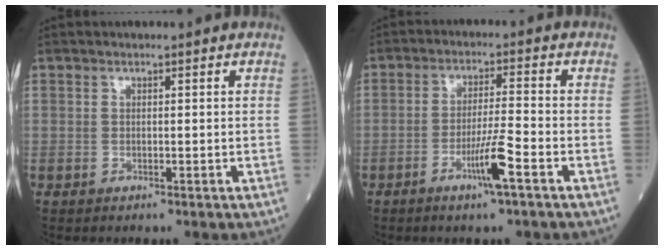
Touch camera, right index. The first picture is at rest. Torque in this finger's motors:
{"motor_torque": [1.29, -0.45, 0.59, 0.18]}